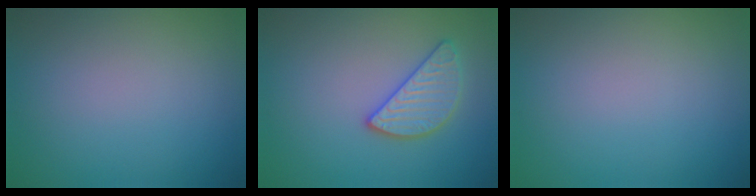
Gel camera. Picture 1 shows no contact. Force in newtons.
{"total": 2.7, "press": 2.7, "slide": 0.1}
{"total": 0.0}